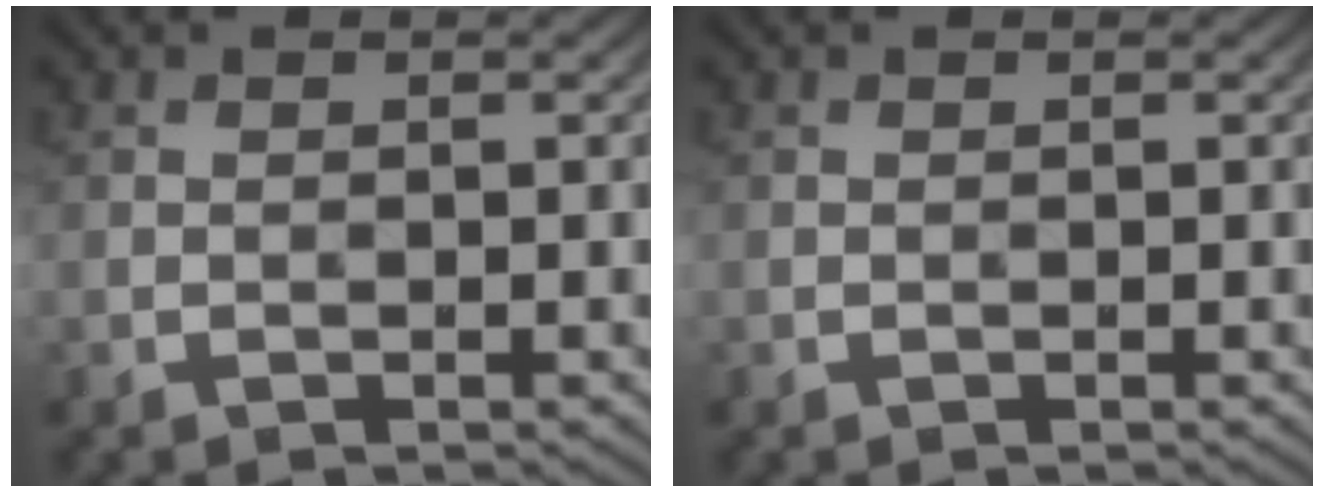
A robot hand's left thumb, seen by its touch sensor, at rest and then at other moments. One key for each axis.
{"total": 0.0}